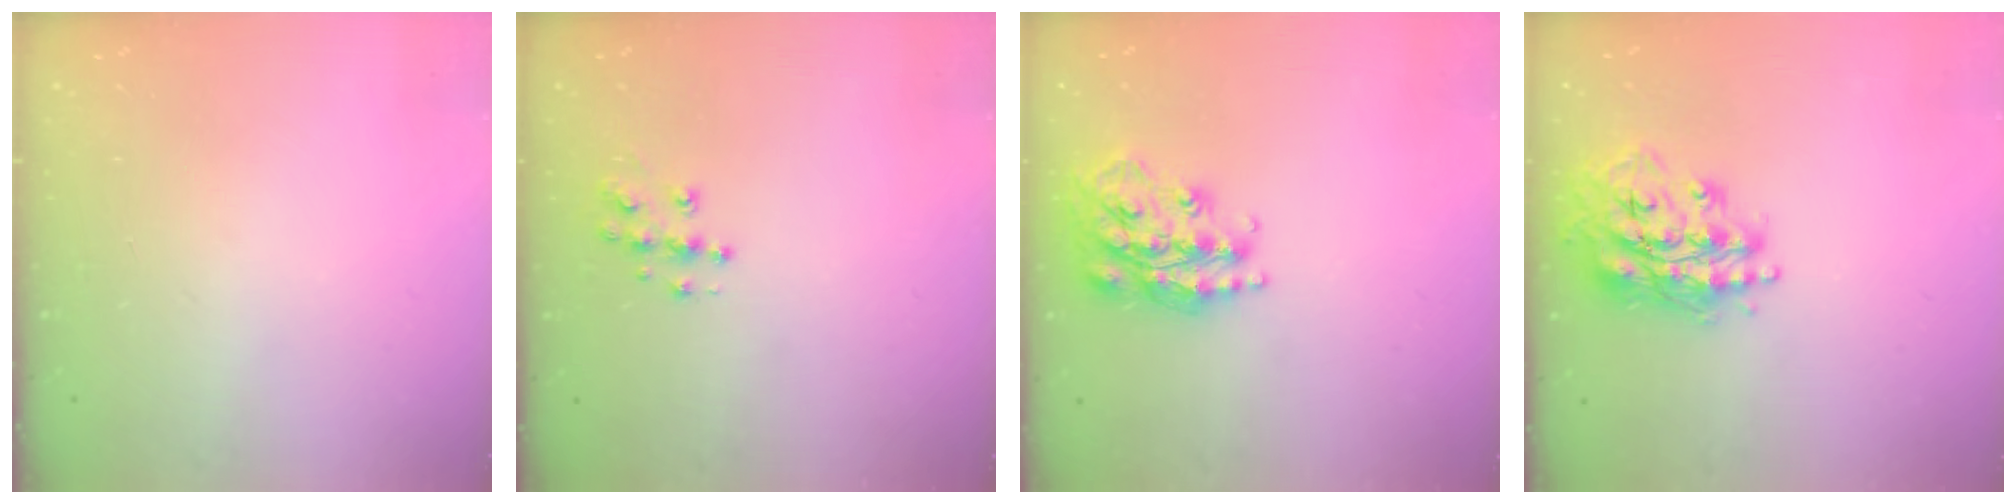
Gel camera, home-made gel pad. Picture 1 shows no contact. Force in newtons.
{"total": 8.6, "press": 8.6, "slide": 0.4}
{"total": 19.2, "press": 19.2, "slide": 1.3}
{"total": 17.1, "press": 17.0, "slide": 1.4}